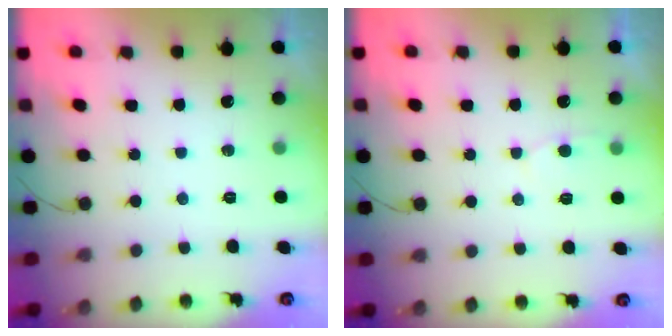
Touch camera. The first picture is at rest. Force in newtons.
{"total": 5.1, "press": 5.0, "slide": 0.2}